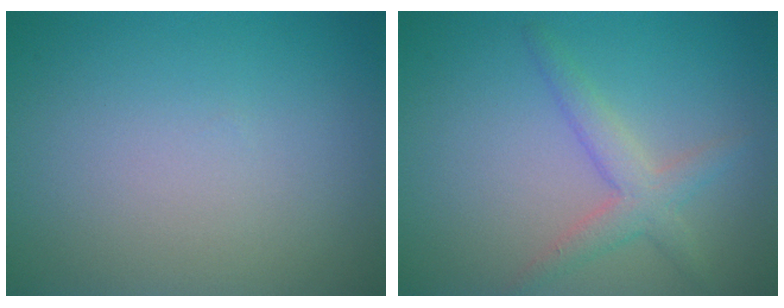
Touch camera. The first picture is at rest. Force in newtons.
{"total": 2.7, "press": 2.7, "slide": 0.1}